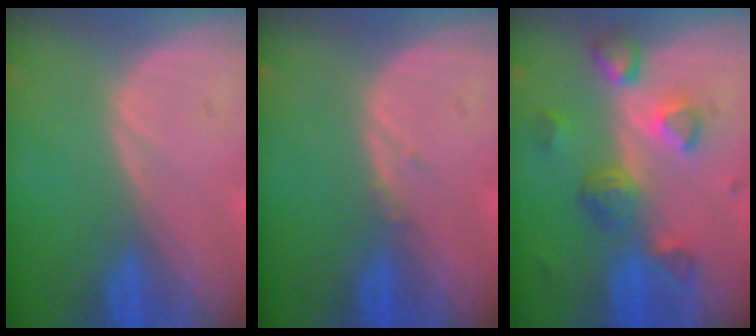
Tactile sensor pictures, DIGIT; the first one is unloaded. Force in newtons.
{"total": 0.6, "press": 0.6, "slide": 0.3}
{"total": 8.0, "press": 7.0, "slide": 3.8}